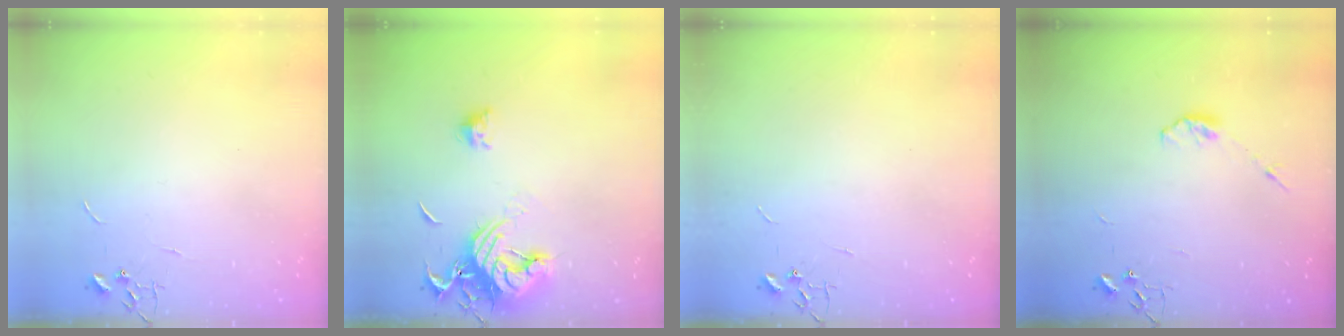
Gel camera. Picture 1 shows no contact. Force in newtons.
{"total": 14.9, "press": 14.8, "slide": 1.3}
{"total": 0.0}
{"total": 3.6, "press": 3.6, "slide": 0.6}